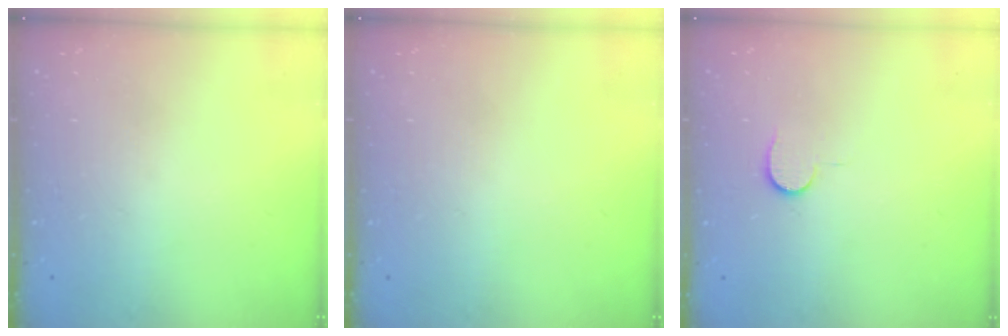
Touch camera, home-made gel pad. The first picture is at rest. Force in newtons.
{"total": 0.0}
{"total": 4.0, "press": 4.0, "slide": 0.4}